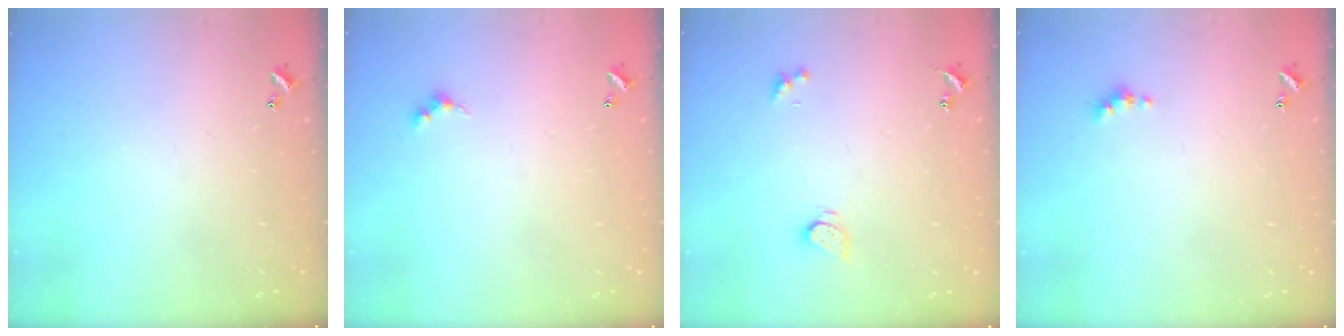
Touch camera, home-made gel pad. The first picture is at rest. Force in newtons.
{"total": 2.5, "press": 2.5, "slide": 0.4}
{"total": 2.6, "press": 2.5, "slide": 0.3}
{"total": 2.5, "press": 2.5, "slide": 0.5}